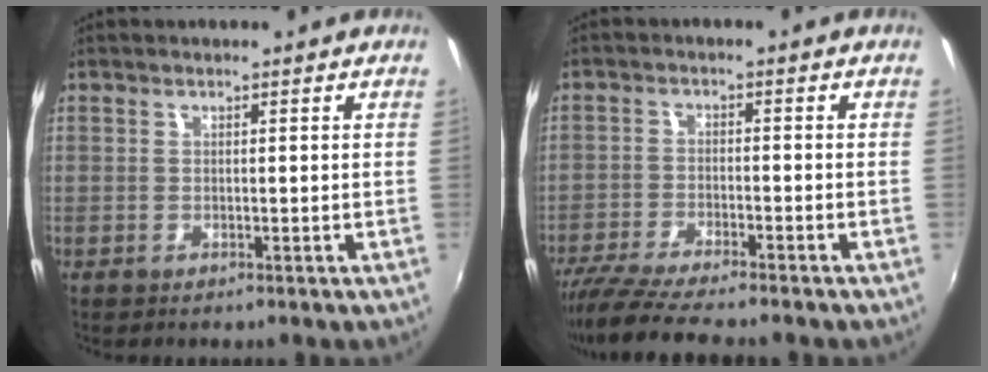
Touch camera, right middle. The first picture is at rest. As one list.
[{"total": 9.3, "force": [-8.3, 0.2, 4.3], "torque": [-0.104, -0.028, -0.146]}]